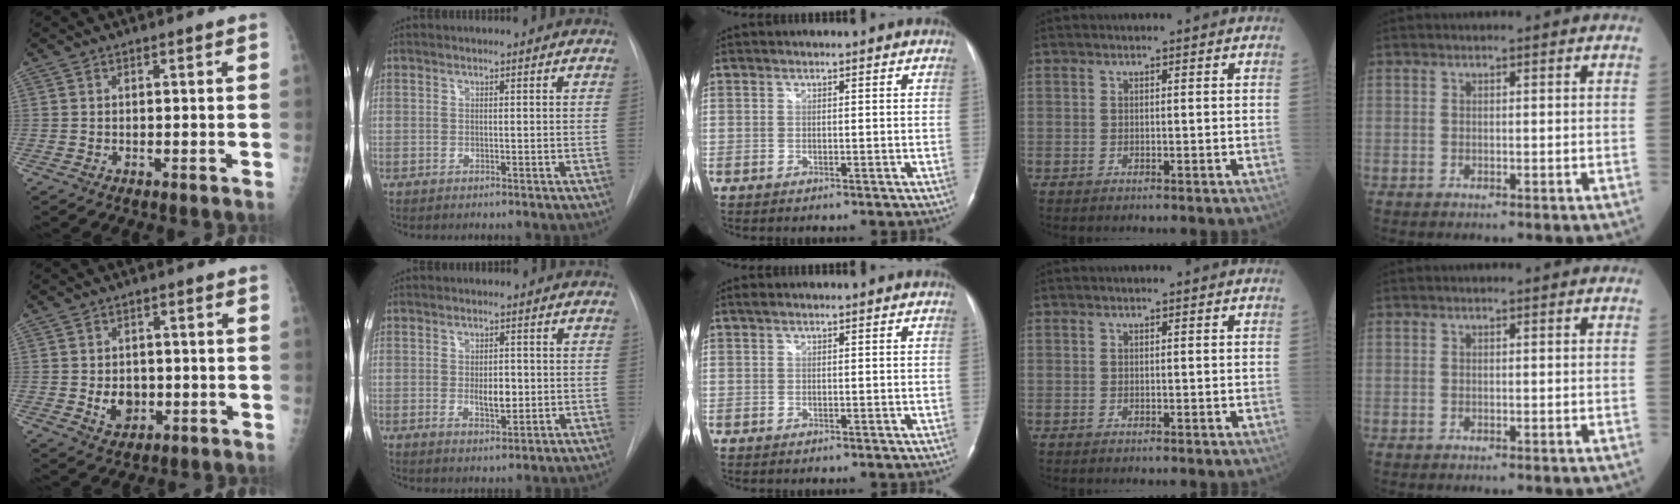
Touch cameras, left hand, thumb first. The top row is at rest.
{"thumb": {"total": 5.3, "force": [-0.8, 4.3, 3.1], "torque": [-0.026, 0.001, -0.004]}, "index": {"total": 3.8, "force": [-0.2, 1.8, 3.3], "torque": [-0.052, -0.003, 0.002]}, "middle": {"total": 0.6, "force": [0.4, 0.2, 0.3], "torque": [-0.010, 0.014, 0.007]}}